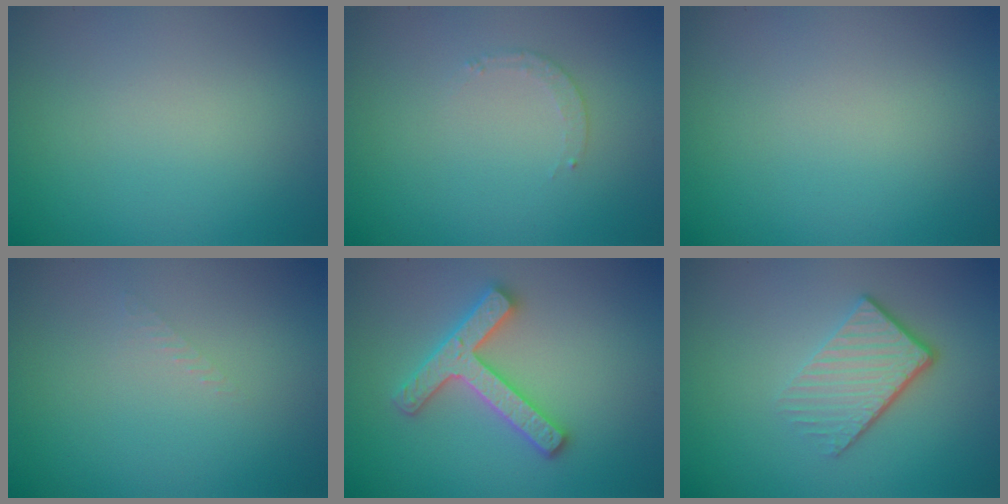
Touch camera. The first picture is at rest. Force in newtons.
{"total": 0.6, "press": 0.5, "slide": 0.3}
{"total": 0.0}
{"total": 0.8, "press": 0.7, "slide": 0.2}
{"total": 4.6, "press": 4.6, "slide": 0.8}
{"total": 4.1, "press": 2.7, "slide": 3.2}